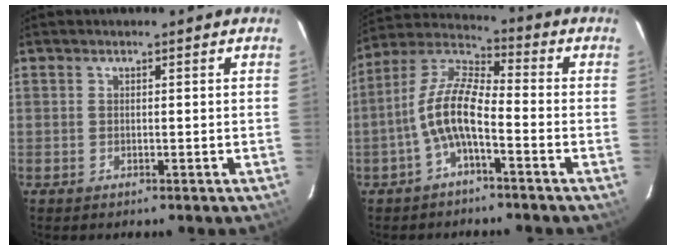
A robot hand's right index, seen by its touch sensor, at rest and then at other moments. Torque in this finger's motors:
{"motor_torque": [1.65, -0.49, 0.90, 0.21]}